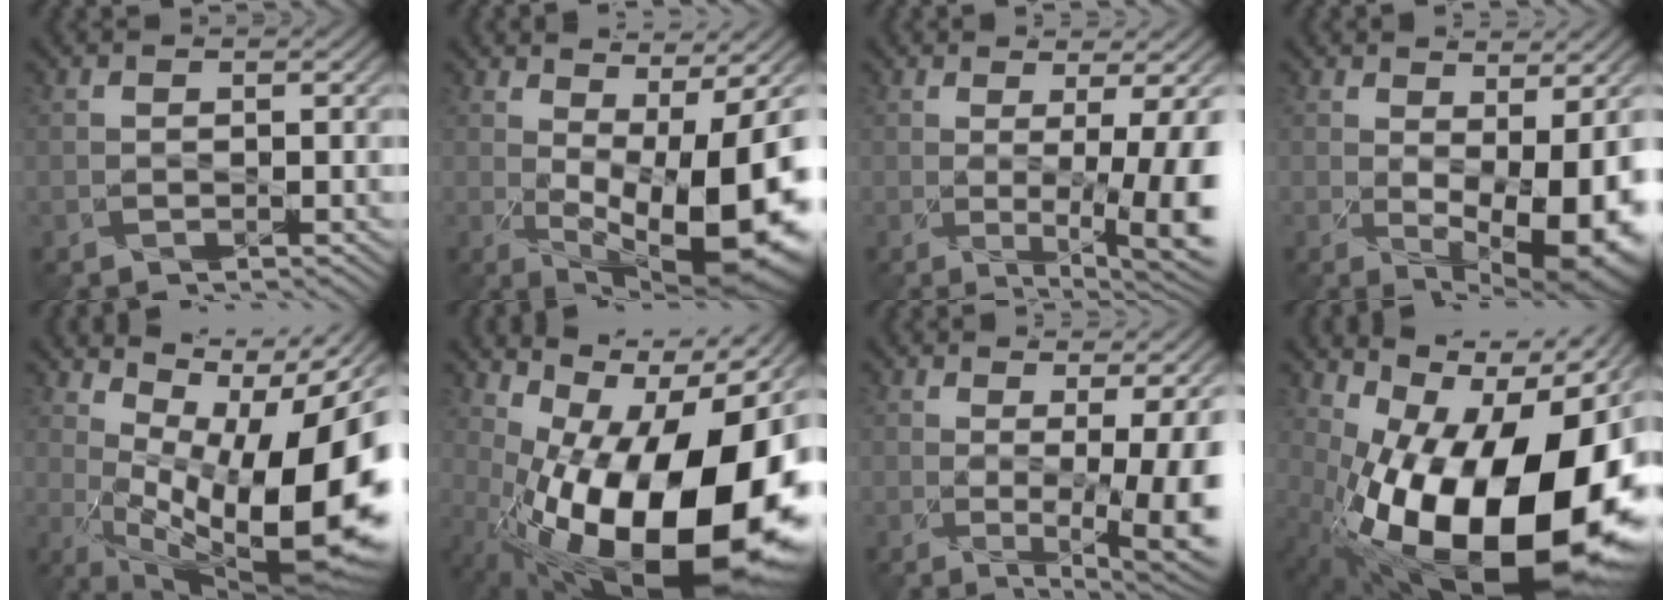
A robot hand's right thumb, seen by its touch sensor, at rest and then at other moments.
{"total": 13.4, "force": [-1.8, 6.1, 11.8], "torque": [-0.182, -0.042, -0.005]}
{"total": 10.7, "force": [-0.9, 3.6, 10.0], "torque": [-0.121, 0.001, 0.002]}
{"total": 10.8, "force": [-1.8, 5.3, 9.2], "torque": [-0.136, -0.034, 0.006]}
{"total": 14.3, "force": [1.0, 6.4, 12.8], "torque": [-0.176, -0.013, 0.032]}
{"total": 17.4, "force": [-2.6, 8.7, 14.9], "torque": [-0.206, -0.013, -0.040]}
{"total": 9.8, "force": [-0.8, 3.6, 9.0], "torque": [-0.109, -0.005, 0.006]}
{"total": 18.1, "force": [-4.2, 10.0, 14.5], "torque": [-0.222, -0.024, -0.055]}